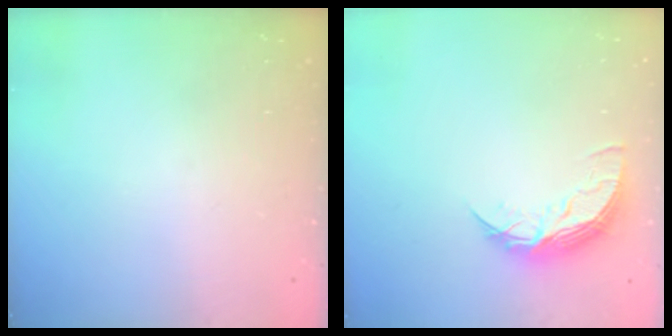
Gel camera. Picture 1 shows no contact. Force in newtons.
{"total": 8.3, "press": 8.3, "slide": 0.7}